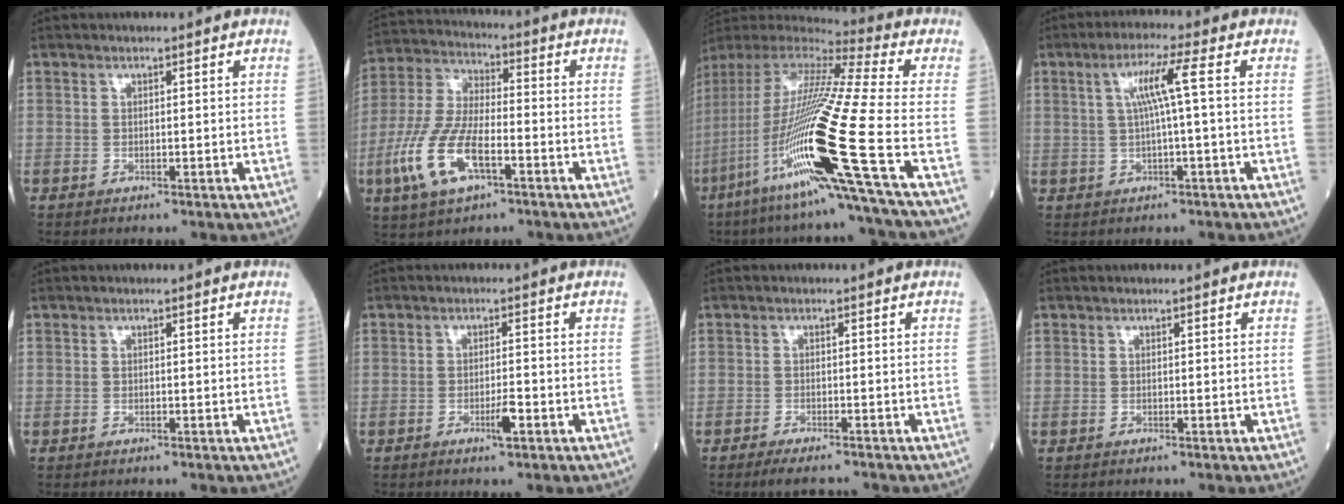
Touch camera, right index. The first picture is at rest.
{"total": 12.8, "force": [-4.8, 4.7, 10.8], "torque": [-0.242, -0.003, -0.092]}
{"total": 27.0, "force": [-9.4, -0.5, 25.3], "torque": [-0.489, -0.044, -0.184]}
{"total": 5.4, "force": [0.8, -0.7, 5.3], "torque": [-0.102, 0.013, 0.020]}
{"total": 0.0}
{"total": 2.7, "force": [-1.2, 0.3, 2.3], "torque": [-0.039, 0.000, -0.021]}
{"total": 4.3, "force": [-3.7, 0.9, 2.0], "torque": [-0.029, -0.008, -0.058]}
{"total": 0.0}